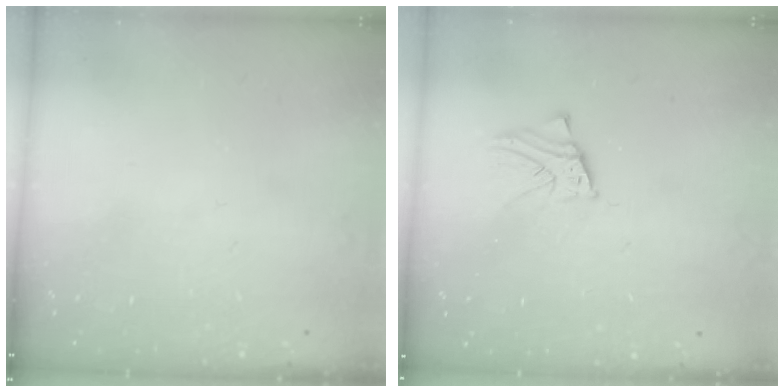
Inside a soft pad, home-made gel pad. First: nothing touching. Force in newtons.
{"total": 3.3, "press": 3.3, "slide": 0.1}